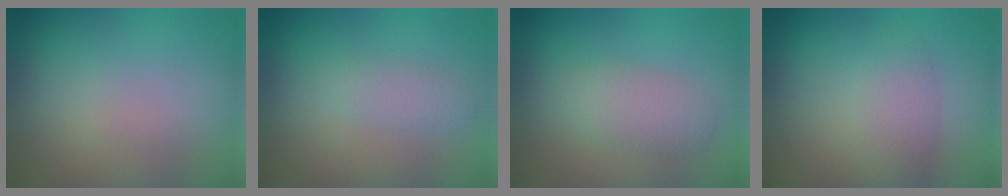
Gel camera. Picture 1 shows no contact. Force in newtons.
{"total": 1.5, "press": 1.5, "slide": 0.1}
{"total": 2.5, "press": 2.5, "slide": 0.0}
{"total": 2.6, "press": 2.6, "slide": 0.1}